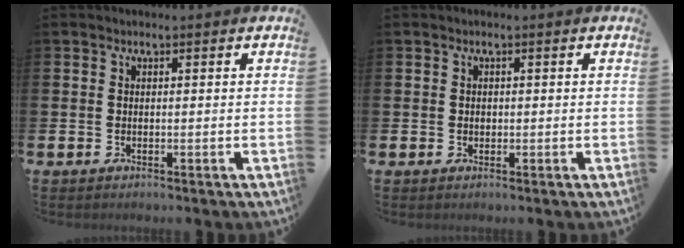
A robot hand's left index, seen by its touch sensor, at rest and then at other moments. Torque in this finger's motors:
{"motor_torque": [0.24, 0.05, -0.01, 0.00]}